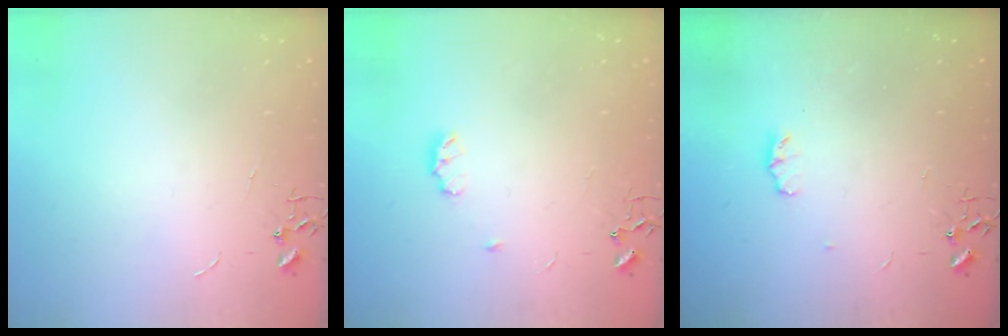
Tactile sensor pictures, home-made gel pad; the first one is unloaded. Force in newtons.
{"total": 5.9, "press": 5.8, "slide": 0.6}
{"total": 4.4, "press": 4.4, "slide": 0.7}